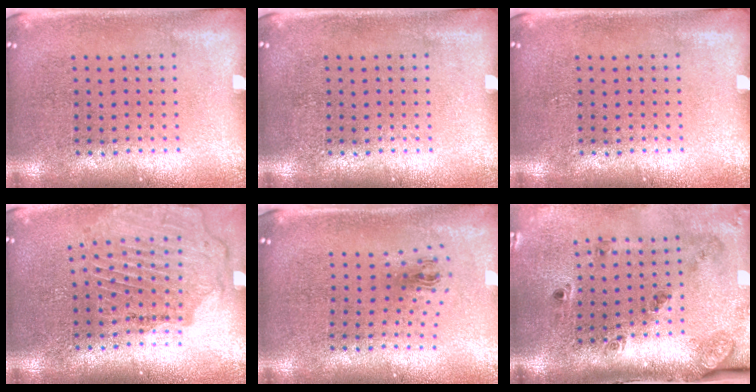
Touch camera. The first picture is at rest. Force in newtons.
{"total": 0.0}
{"total": 0.0}
{"total": 1.6, "press": 1.6, "slide": 0.0}
{"total": 1.0, "press": 0.5, "slide": 0.9}
{"total": 2.0, "press": 1.6, "slide": 1.3}